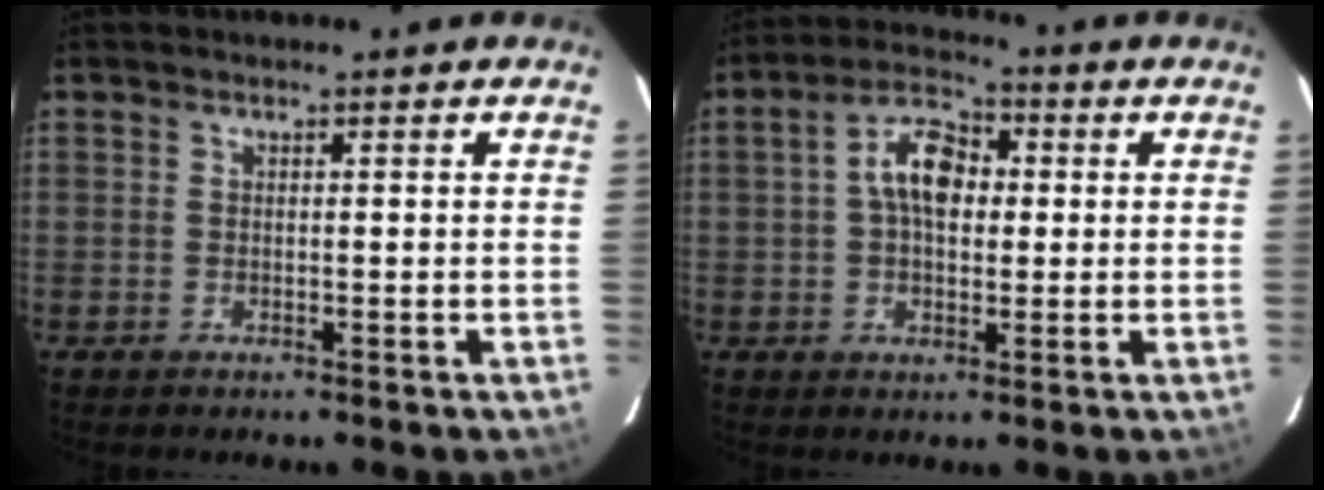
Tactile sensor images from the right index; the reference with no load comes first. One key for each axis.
{"total": 8.3, "fx": 1.0, "fy": 5.0, "fz": 6.6, "tx": -0.120, "ty": 0.025, "tz": 0.014}